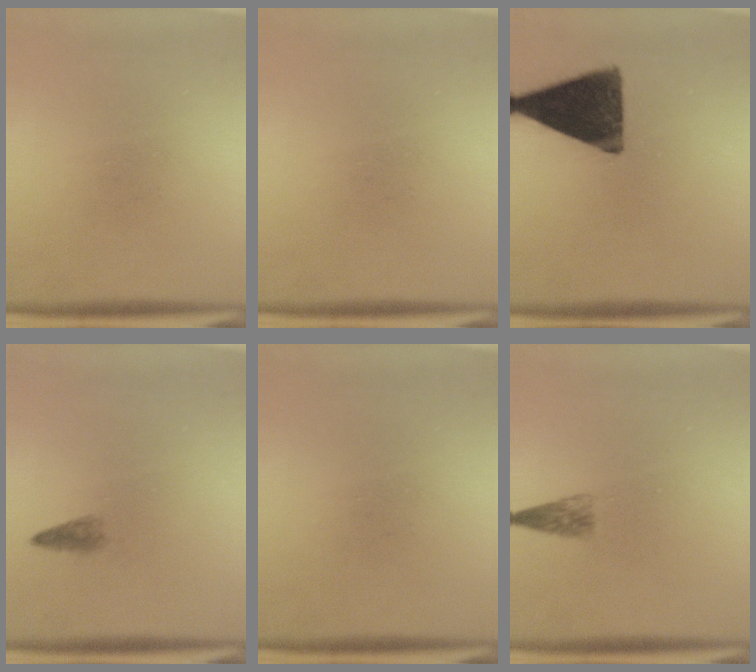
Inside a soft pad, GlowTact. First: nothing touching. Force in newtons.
{"total": 0.0}
{"total": 14.1}
{"total": 1.1}
{"total": 0.0}
{"total": 2.0}